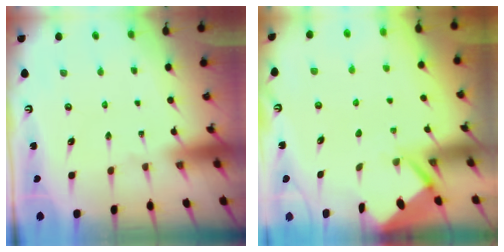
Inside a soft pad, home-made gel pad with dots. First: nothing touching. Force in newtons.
{"total": 2.7, "press": 2.7, "slide": 0.4}